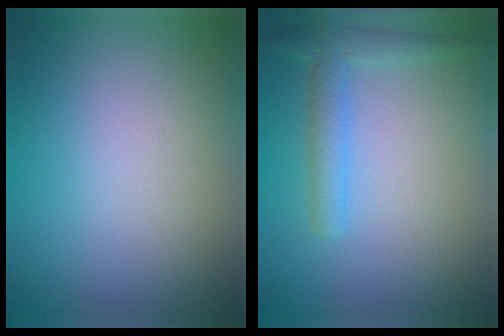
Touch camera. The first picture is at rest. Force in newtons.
{"total": 2.6, "press": 2.6, "slide": 0.2}